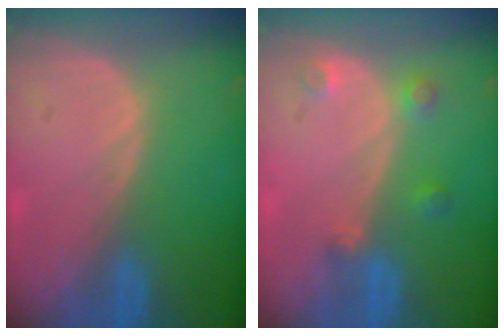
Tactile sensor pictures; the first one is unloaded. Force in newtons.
{"total": 3.0, "press": 2.8, "slide": 1.1}